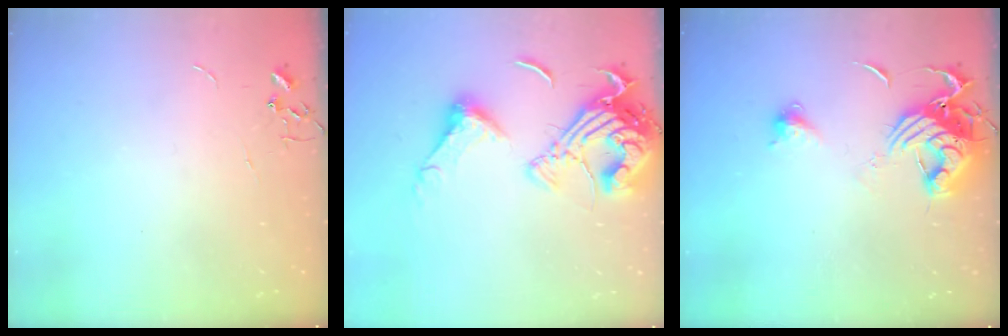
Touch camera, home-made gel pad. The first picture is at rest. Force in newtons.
{"total": 19.0, "press": 18.9, "slide": 1.9}
{"total": 12.6, "press": 12.5, "slide": 1.4}